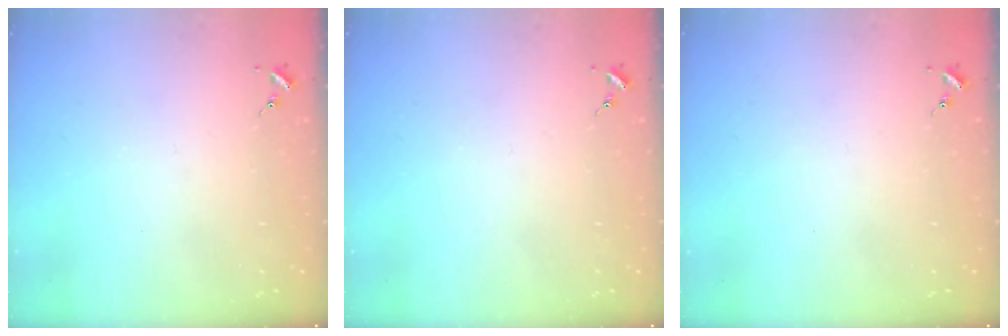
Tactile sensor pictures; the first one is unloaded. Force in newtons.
{"total": 0.0}
{"total": 0.0}